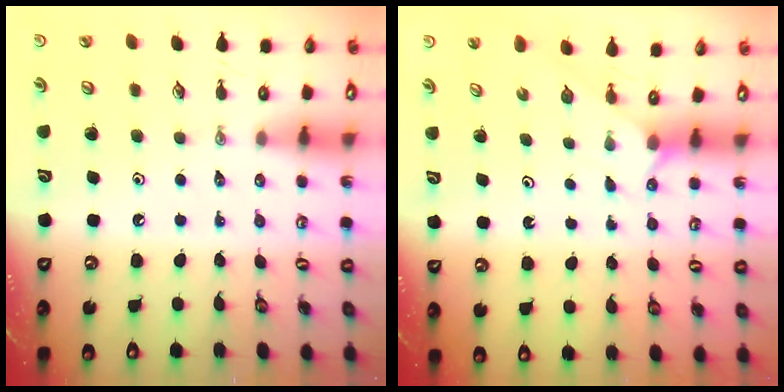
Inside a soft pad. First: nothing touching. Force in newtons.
{"total": 1.2, "press": 1.2, "slide": 0.2}